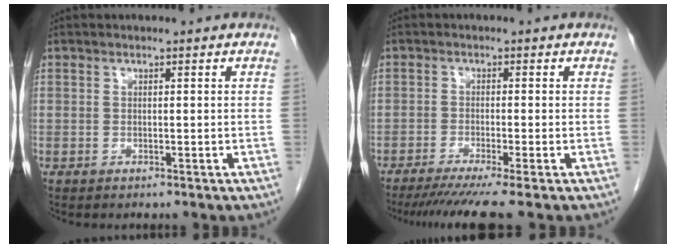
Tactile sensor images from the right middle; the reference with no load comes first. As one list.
[{"total": 7.5, "force": [-6.0, -1.2, 4.4], "torque": [-0.059, -0.022, -0.096]}]